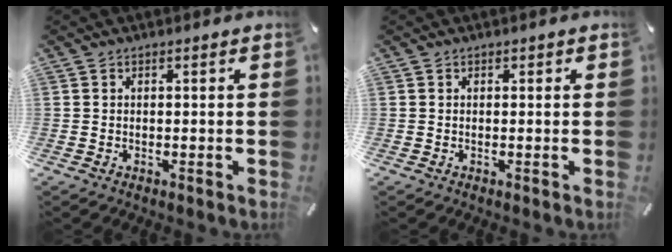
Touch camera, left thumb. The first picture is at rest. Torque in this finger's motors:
{"motor_torque": [-0.32, -0.40, -0.06, 0.10, 0.01]}